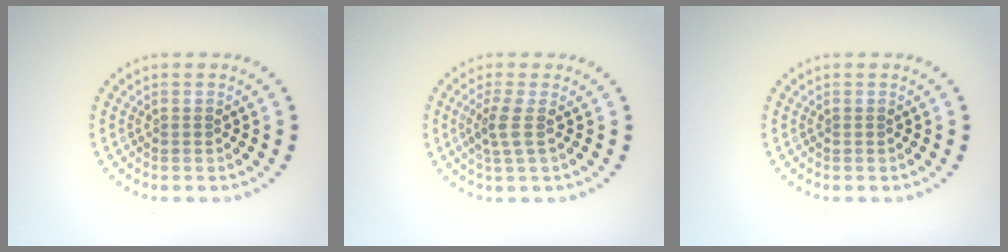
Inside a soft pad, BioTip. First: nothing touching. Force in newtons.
{"total": 2.0, "press": 1.5, "slide": 1.4}
{"total": 0.0}